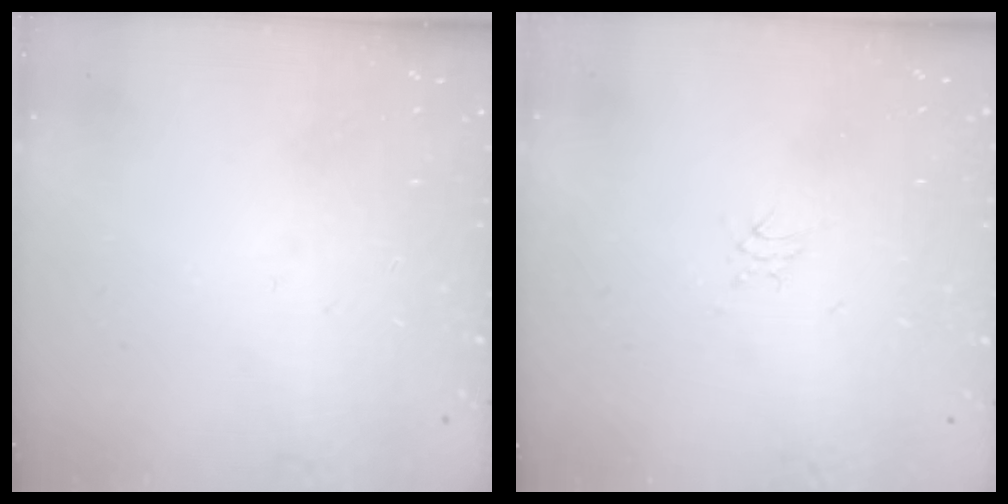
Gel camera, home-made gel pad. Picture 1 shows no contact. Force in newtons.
{"total": 2.2, "press": 2.2, "slide": 0.4}